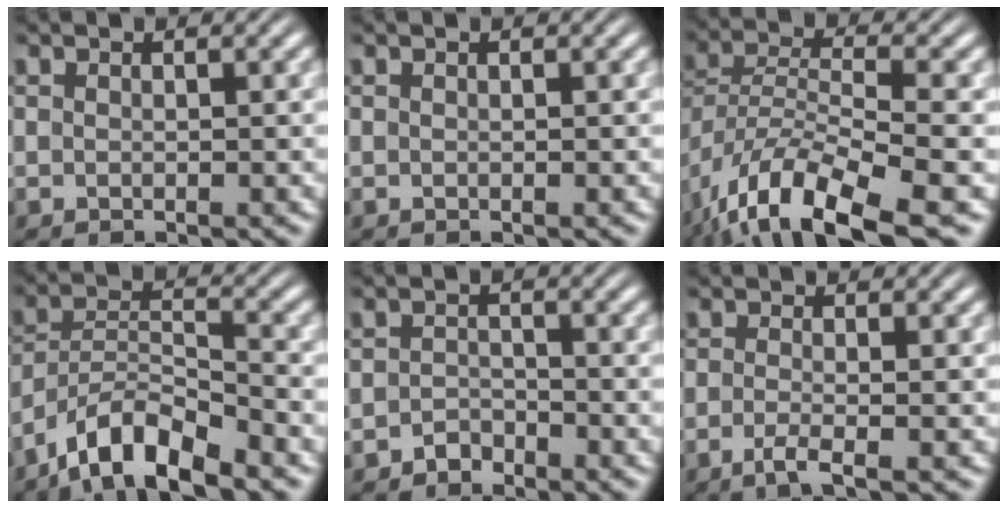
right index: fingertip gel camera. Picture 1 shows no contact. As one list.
[{"total": 0.0}, {"total": 9.4, "force": [-5.5, 4.2, 6.4], "torque": [-0.141, -0.042, -0.061]}, {"total": 6.8, "force": [-4.3, 3.5, 3.9], "torque": [-0.079, -0.025, -0.063]}, {"total": 2.1, "force": [-2.0, 0.5, -0.2], "torque": [0.006, -0.010, -0.031]}, {"total": 2.3, "force": [-1.5, -0.1, 1.7], "torque": [-0.045, -0.017, -0.021]}]